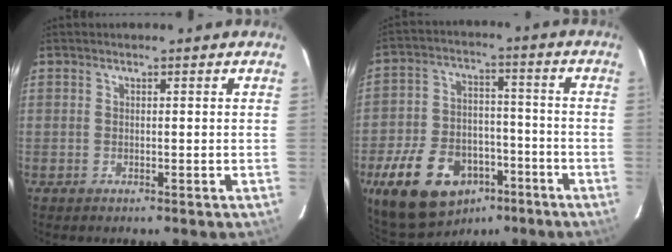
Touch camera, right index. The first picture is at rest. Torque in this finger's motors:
{"motor_torque": [1.13, -1.00, 0.81, 0.10]}